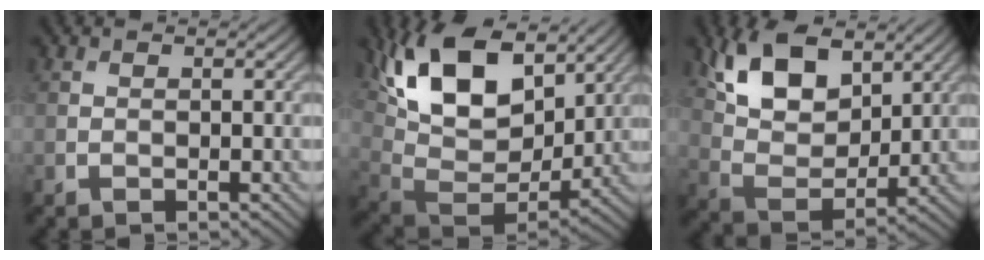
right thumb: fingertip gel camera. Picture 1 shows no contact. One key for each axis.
{"total": 17.4, "fx": 8.1, "fy": 9.8, "fz": 12.0, "tx": -0.249, "ty": 0.029, "tz": 0.141}
{"total": 11.2, "fx": 6.1, "fy": 6.1, "fz": 7.1, "tx": -0.159, "ty": 0.004, "tz": 0.116}